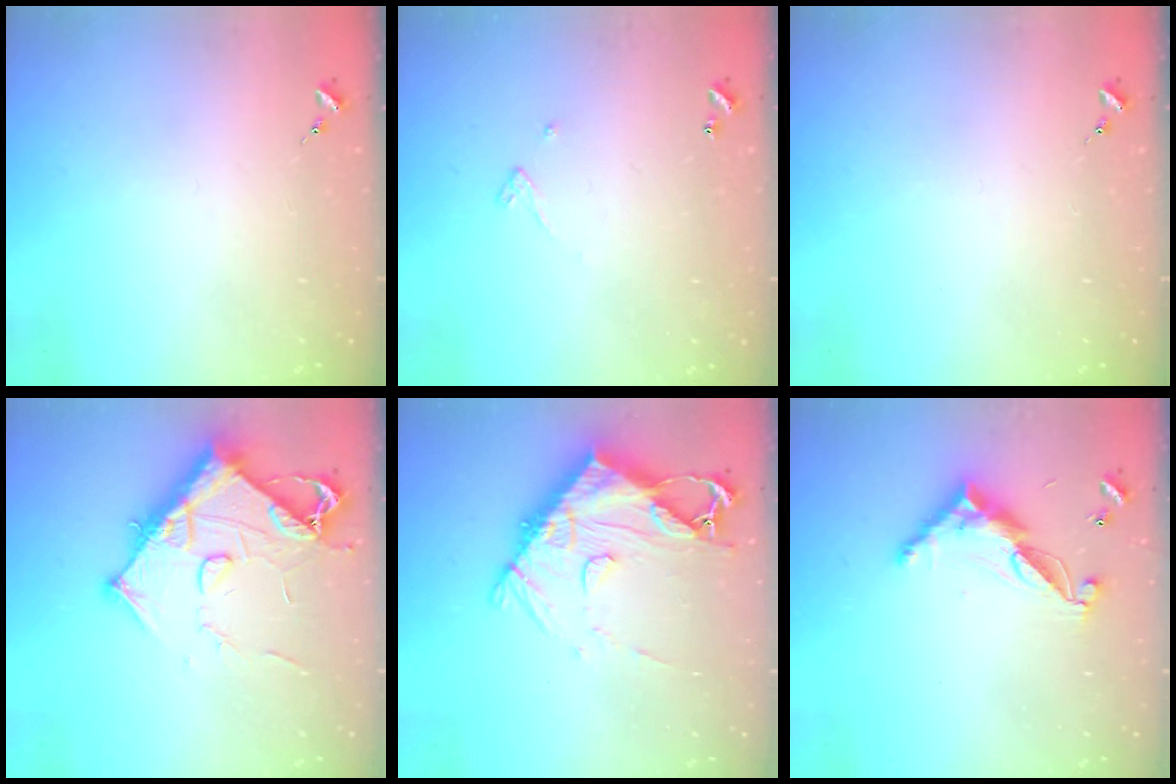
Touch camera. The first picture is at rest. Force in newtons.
{"total": 2.4, "press": 2.4, "slide": 0.2}
{"total": 0.0}
{"total": 13.1, "press": 13.1, "slide": 1.4}
{"total": 14.6, "press": 14.6, "slide": 1.5}
{"total": 11.6, "press": 11.6, "slide": 0.4}